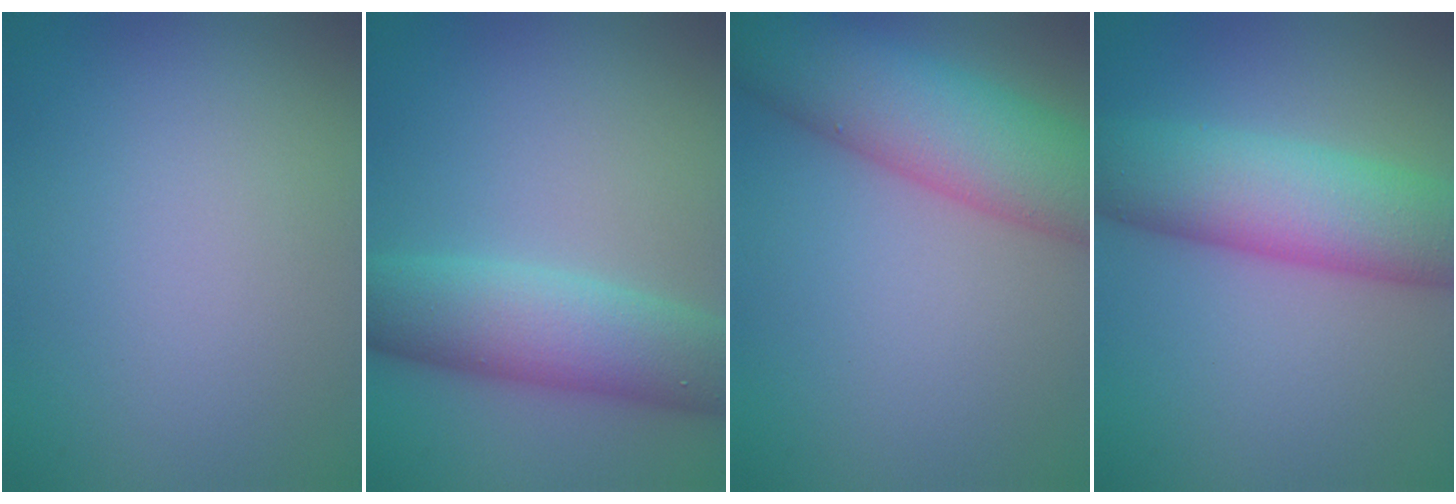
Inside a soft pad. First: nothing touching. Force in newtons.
{"total": 7.3, "press": 7.3, "slide": 0.3}
{"total": 9.1, "press": 9.1, "slide": 0.3}
{"total": 9.3, "press": 9.3, "slide": 0.2}